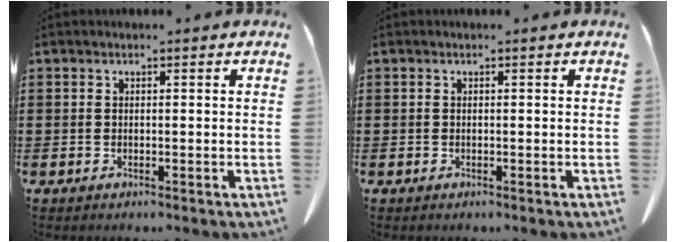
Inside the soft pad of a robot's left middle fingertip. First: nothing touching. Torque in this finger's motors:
{"motor_torque": [-0.05, 0.05, 0.00, 0.00]}